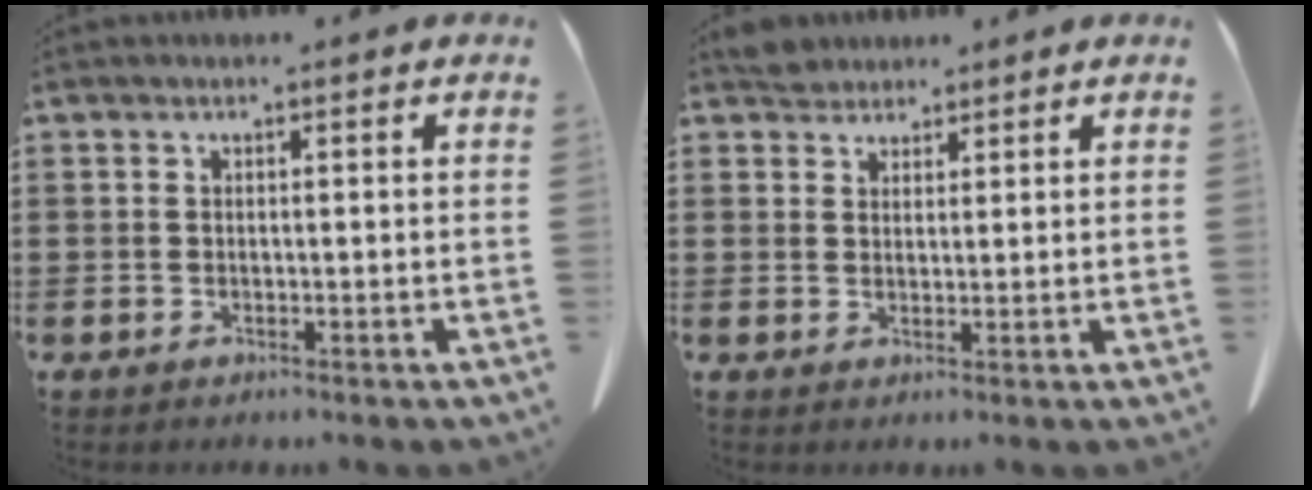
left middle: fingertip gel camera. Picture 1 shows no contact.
{"total": 2.8, "force": [2.6, 0.9, 0.2], "torque": [-0.003, 0.001, 0.050]}